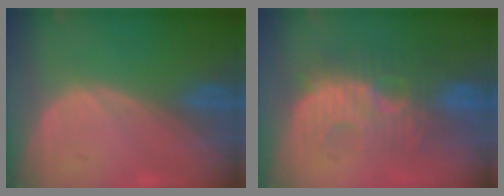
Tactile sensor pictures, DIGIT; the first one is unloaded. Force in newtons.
{"total": 9.0, "press": 8.9, "slide": 1.6}